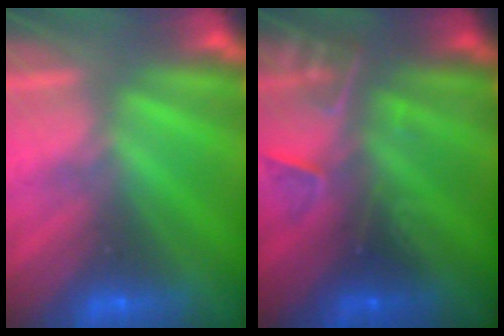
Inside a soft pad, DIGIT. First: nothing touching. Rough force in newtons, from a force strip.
{"total": 2.3}